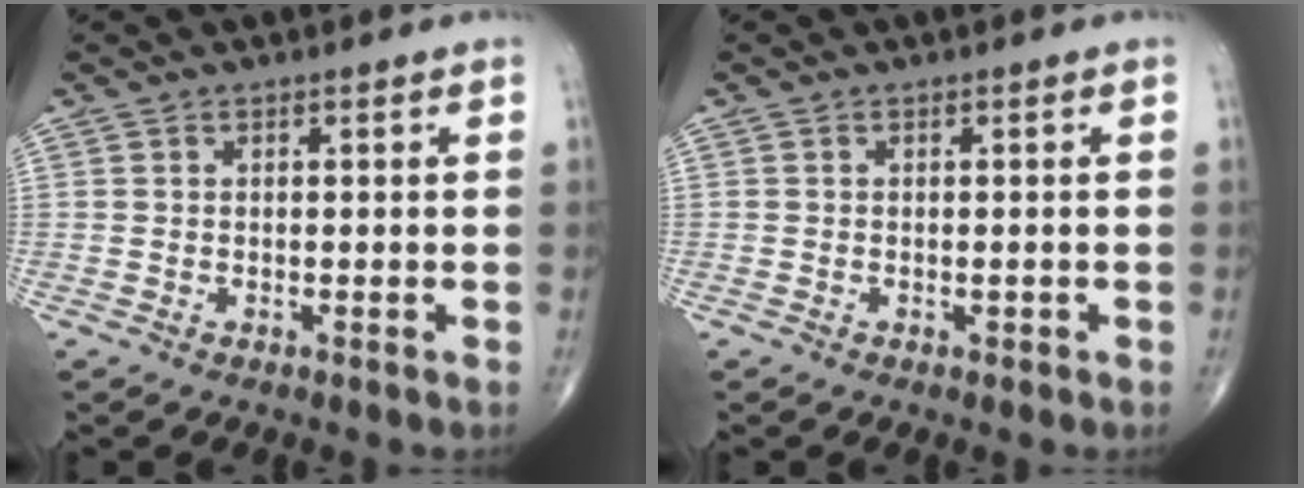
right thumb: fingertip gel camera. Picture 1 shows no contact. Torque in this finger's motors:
{"motor_torque": [3.11, 1.90, 1.66, -1.11, 0.82]}